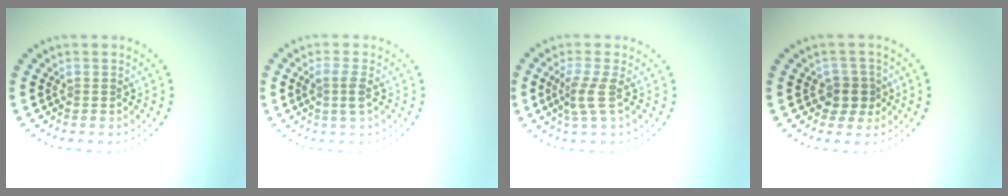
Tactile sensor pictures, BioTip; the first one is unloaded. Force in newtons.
{"total": 1.7, "press": 1.5, "slide": 0.6}
{"total": 2.3, "press": 1.6, "slide": 1.7}
{"total": 2.2, "press": 1.8, "slide": 1.2}